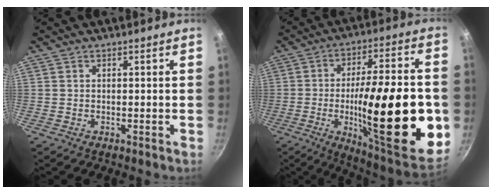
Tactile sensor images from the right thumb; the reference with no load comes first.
{"total": 31.4, "force": [-5.0, 9.3, 29.5], "torque": [-0.413, 0.002, -0.070]}